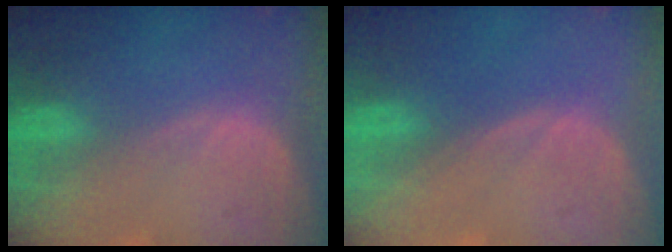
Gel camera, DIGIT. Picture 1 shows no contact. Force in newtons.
{"total": 0.0}